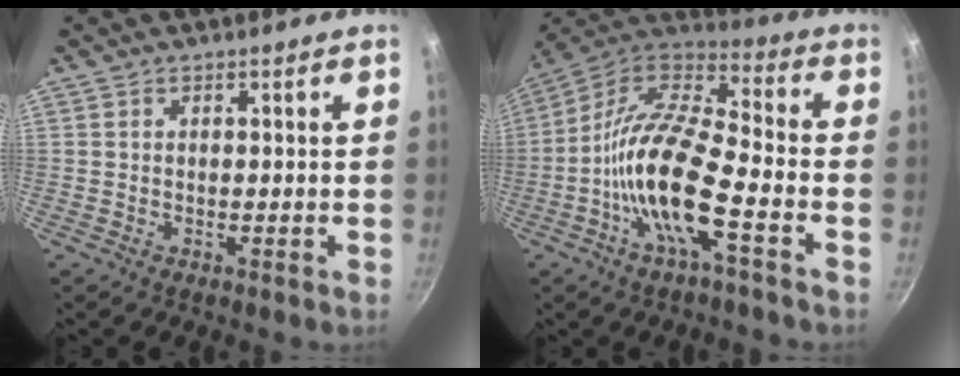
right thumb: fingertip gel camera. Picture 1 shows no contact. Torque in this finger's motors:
{"motor_torque": [0.14, 1.07, 1.99, -0.78, 0.50]}